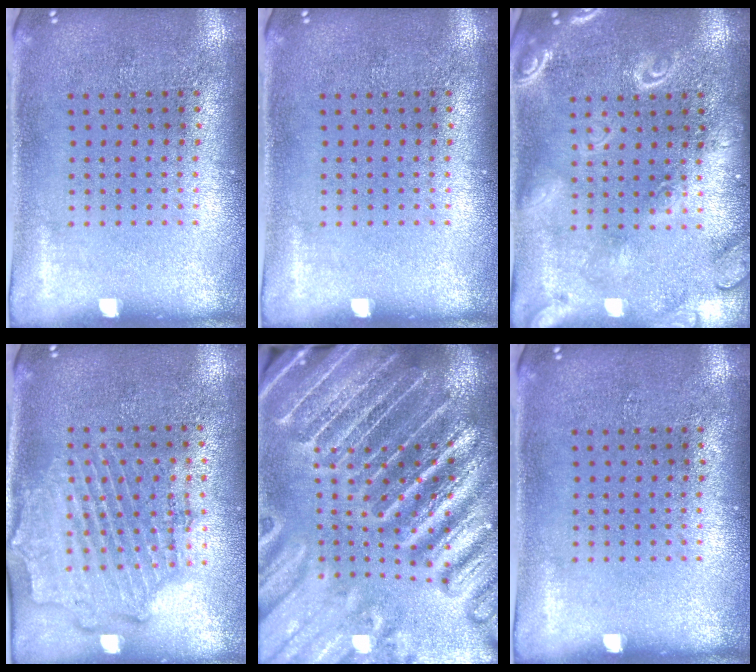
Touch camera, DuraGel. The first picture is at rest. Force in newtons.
{"total": 0.0}
{"total": 3.7, "press": 3.6, "slide": 0.5}
{"total": 1.8, "press": 1.7, "slide": 0.8}
{"total": 5.5, "press": 4.8, "slide": 2.7}
{"total": 0.0}